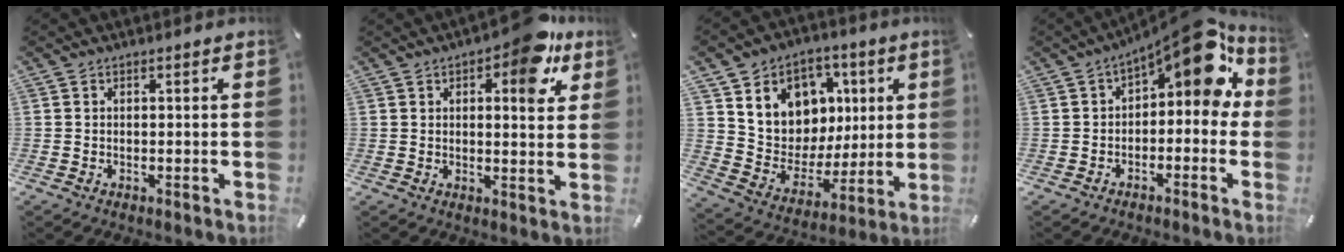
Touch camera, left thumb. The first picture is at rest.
{"total": 11.5, "force": [6.1, 5.1, 8.3], "torque": [-0.091, -0.036, 0.096]}
{"total": 12.2, "force": [3.8, 11.2, 2.8], "torque": [-0.045, -0.036, 0.079]}
{"total": 12.4, "force": [6.4, 5.0, 9.3], "torque": [-0.135, -0.045, 0.106]}